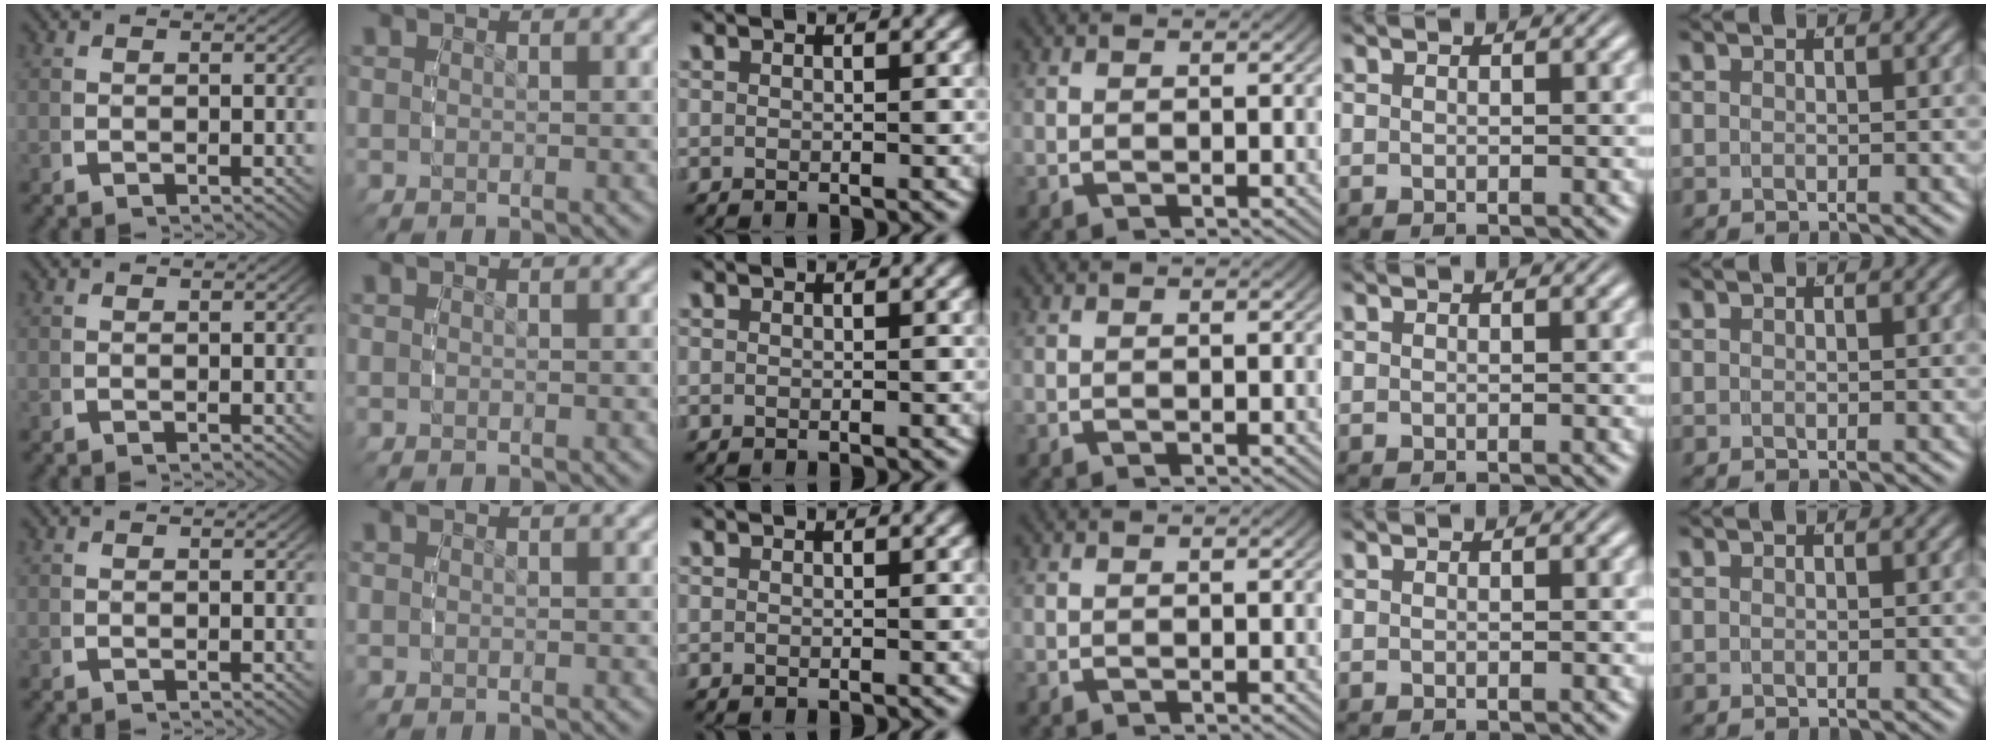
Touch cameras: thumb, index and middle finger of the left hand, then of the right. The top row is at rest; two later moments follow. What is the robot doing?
{"motion": "reach", "object": "sponge"}